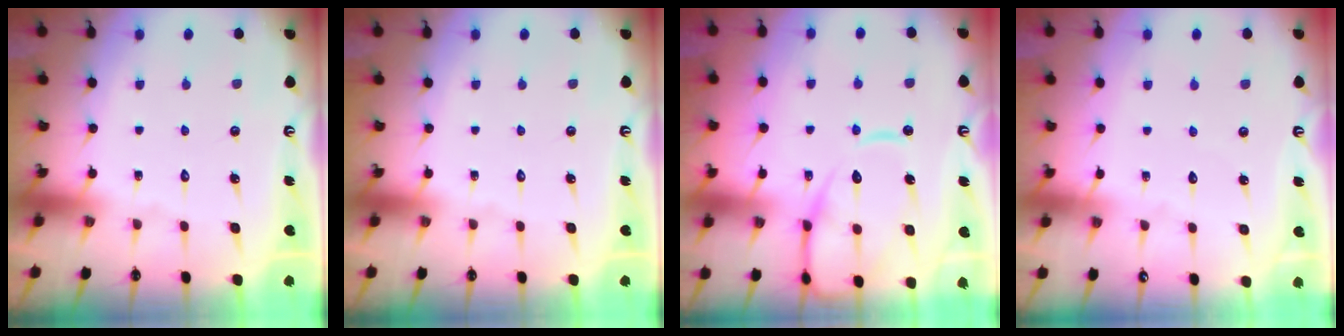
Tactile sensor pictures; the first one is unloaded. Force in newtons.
{"total": 0.0}
{"total": 13.6, "press": 13.5, "slide": 1.3}
{"total": 2.1, "press": 2.1, "slide": 0.1}